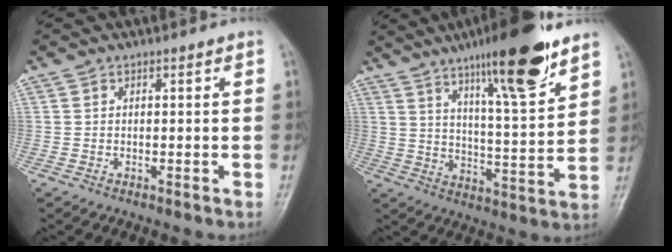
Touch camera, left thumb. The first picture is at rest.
{"total": 17.4, "force": [11.2, 2.9, 12.9], "torque": [-0.183, -0.059, 0.180]}